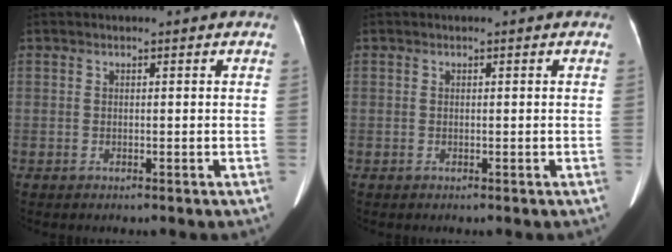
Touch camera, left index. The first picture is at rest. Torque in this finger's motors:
{"motor_torque": [0.08, 0.01, 0.04, 0.01]}